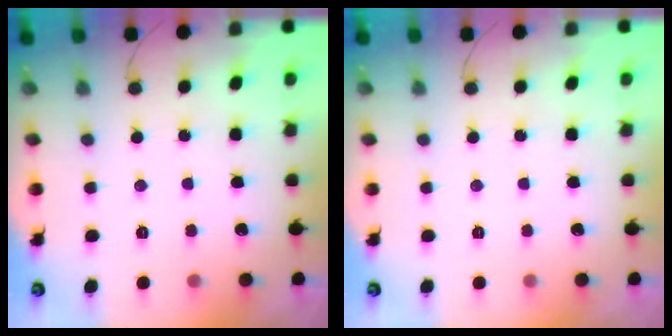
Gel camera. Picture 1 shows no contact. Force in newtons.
{"total": 0.0}